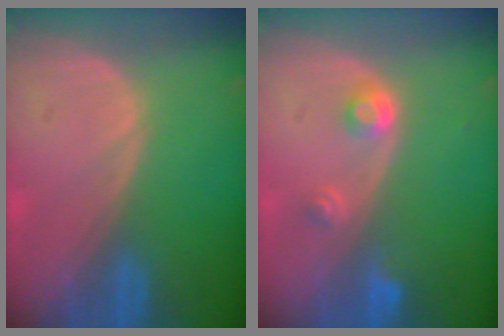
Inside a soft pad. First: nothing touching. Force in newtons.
{"total": 2.9, "press": 2.7, "slide": 1.0}